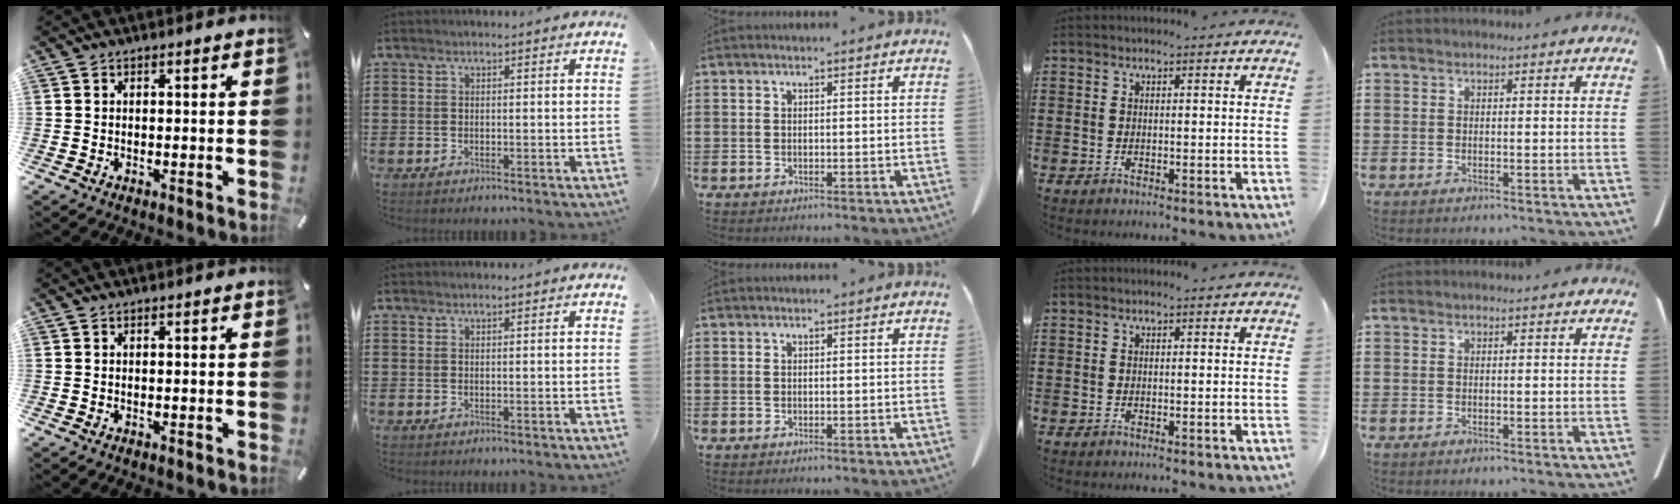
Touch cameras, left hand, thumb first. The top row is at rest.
{}